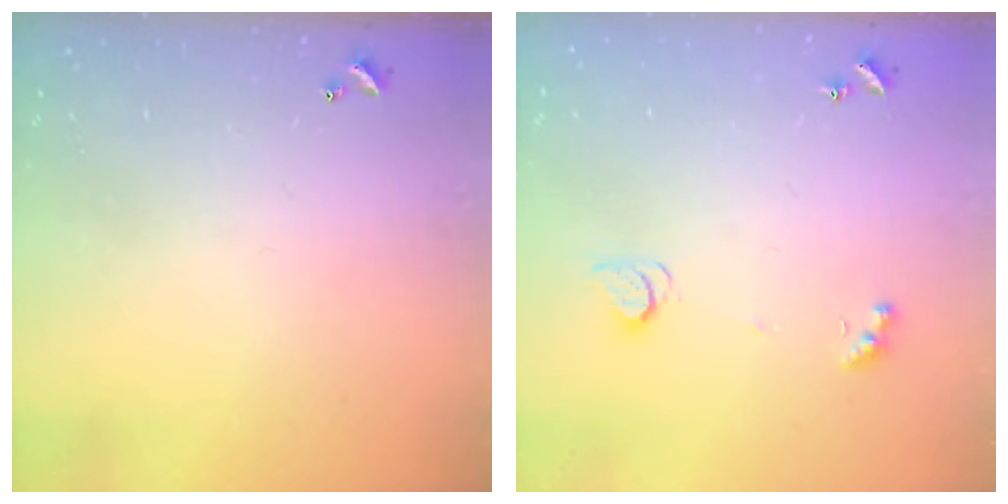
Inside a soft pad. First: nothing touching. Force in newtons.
{"total": 2.1, "press": 2.1, "slide": 0.4}